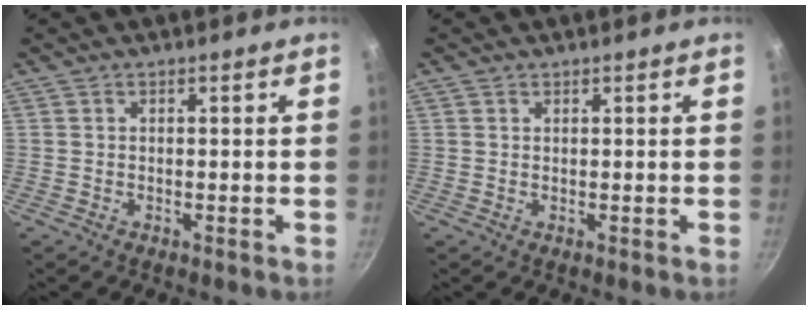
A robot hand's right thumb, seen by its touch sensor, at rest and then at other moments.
{"total": 0.7, "force": [0.5, 0.5, 0.1], "torque": [-0.001, -0.001, 0.006]}